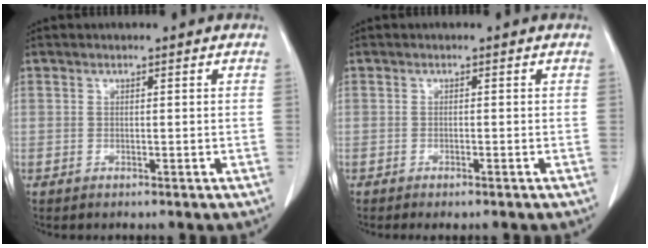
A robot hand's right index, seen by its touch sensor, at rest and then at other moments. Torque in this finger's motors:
{"motor_torque": [0.08, -0.04, 0.08, 0.01]}